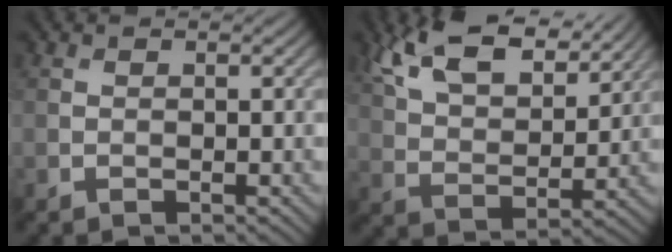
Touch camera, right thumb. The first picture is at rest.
{"total": 12.6, "force": [8.7, 4.9, 7.7], "torque": [-0.169, 0.010, 0.146]}